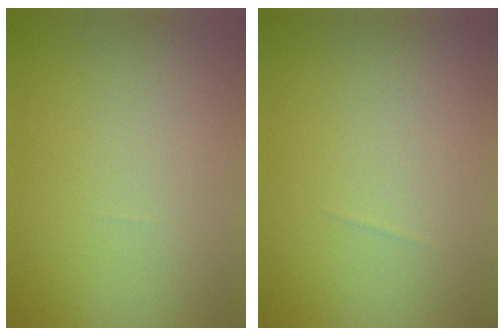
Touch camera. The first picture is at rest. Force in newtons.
{"total": 0.0}